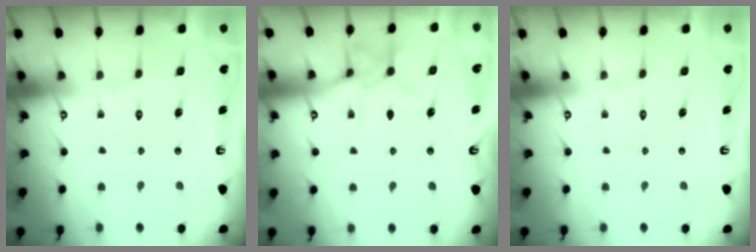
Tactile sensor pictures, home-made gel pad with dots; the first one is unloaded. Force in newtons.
{"total": 8.9, "press": 8.9, "slide": 0.6}
{"total": 0.0}